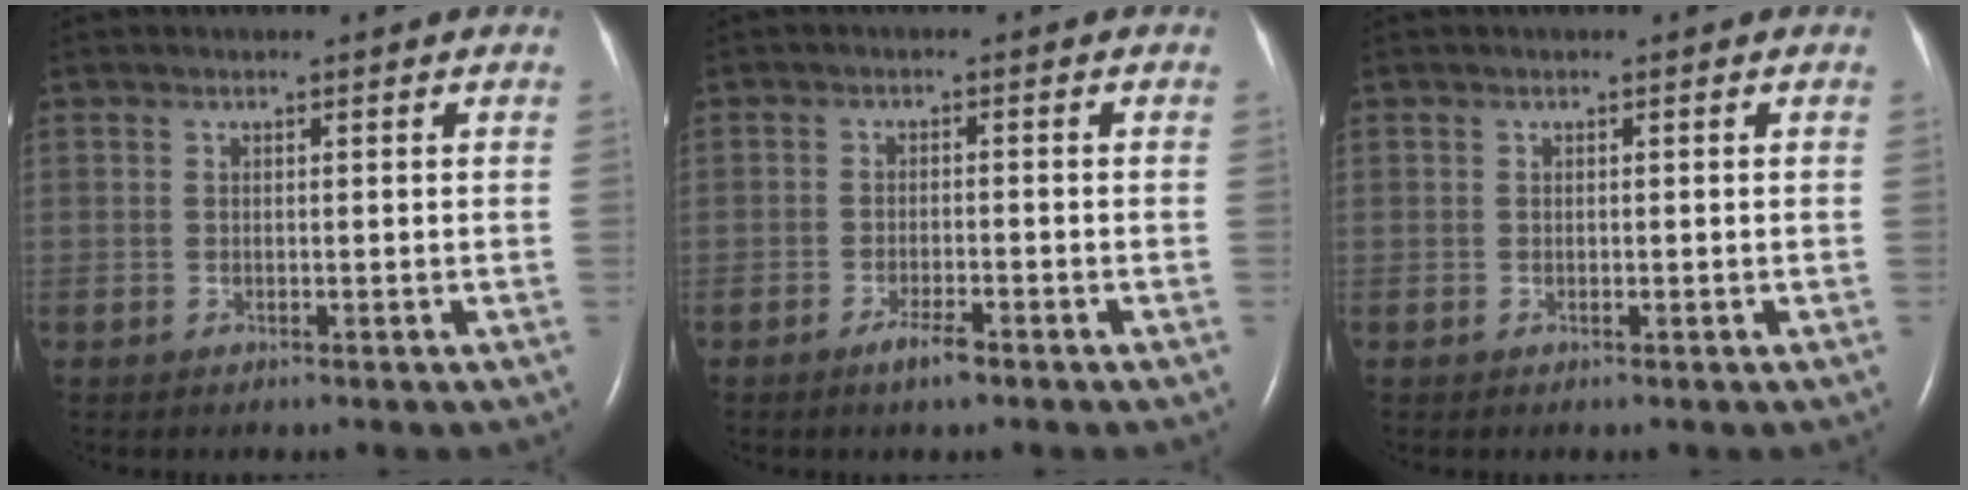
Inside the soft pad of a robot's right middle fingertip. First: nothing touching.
{"total": 2.9, "force": [-2.1, 0.5, 2.0], "torque": [-0.043, -0.002, -0.037]}
{"total": 0.0}